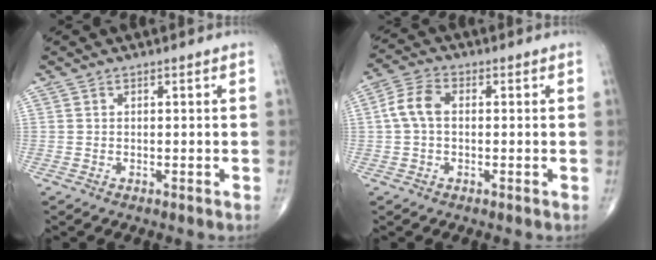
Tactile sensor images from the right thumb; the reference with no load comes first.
{"total": 6.0, "force": [0.3, 3.7, 4.7], "torque": [-0.099, 0.019, -0.001]}